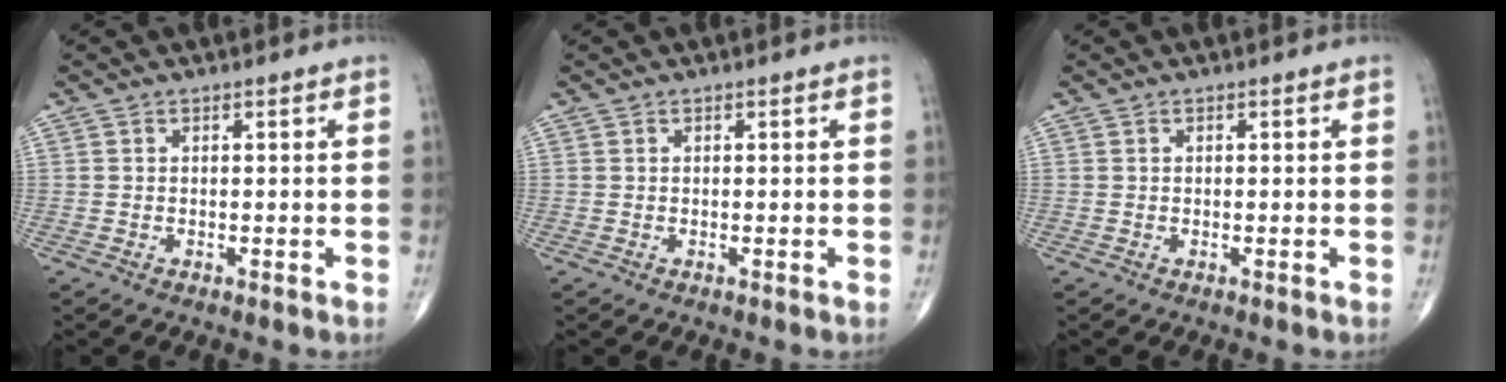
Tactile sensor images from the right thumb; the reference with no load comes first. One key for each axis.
{"total": 0.0}
{"total": 0.0}